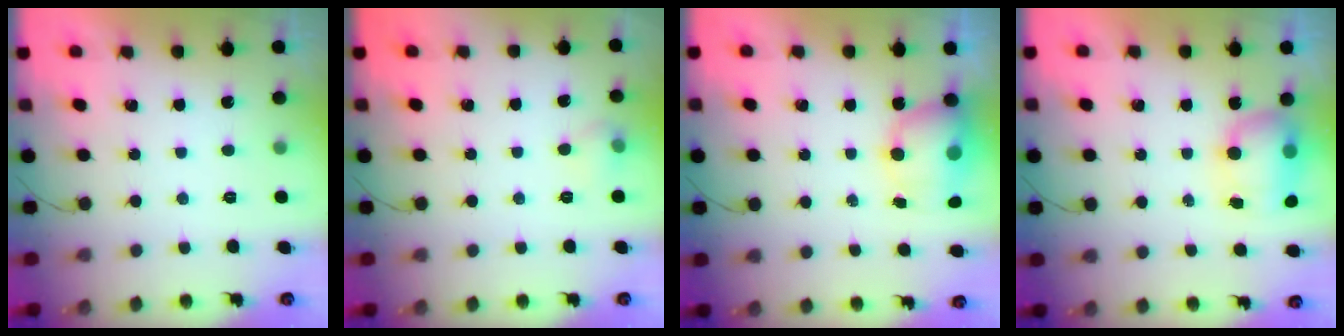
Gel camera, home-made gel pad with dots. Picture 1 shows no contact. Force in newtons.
{"total": 5.5, "press": 5.3, "slide": 1.5}
{"total": 12.7, "press": 10.7, "slide": 6.9}
{"total": 7.8, "press": 7.7, "slide": 1.1}